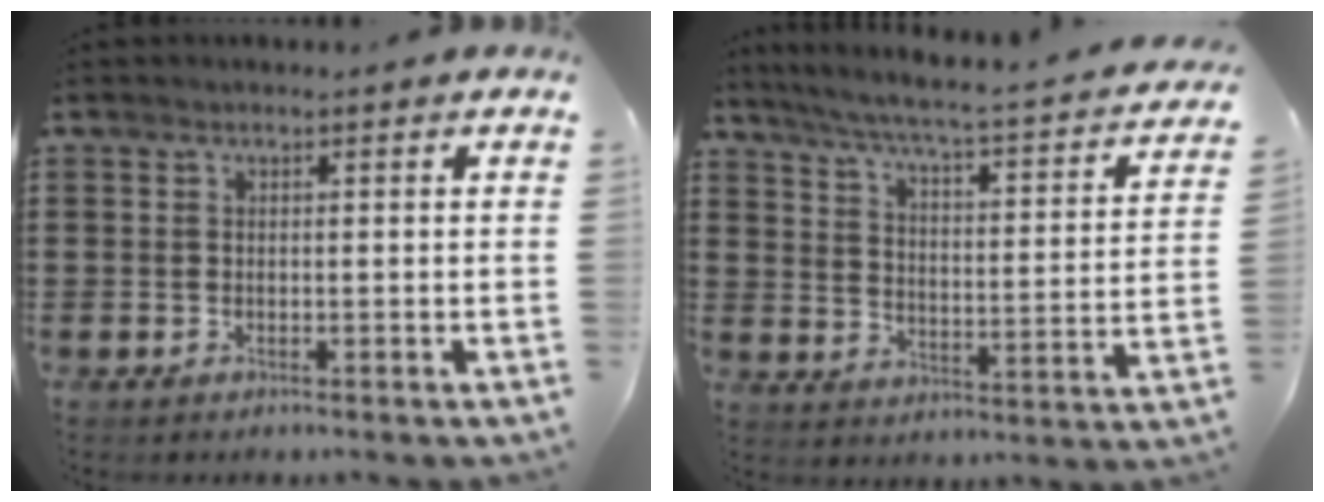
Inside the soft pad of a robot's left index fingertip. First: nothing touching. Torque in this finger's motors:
{"motor_torque": [2.14, 0.00, 0.00, -0.06]}